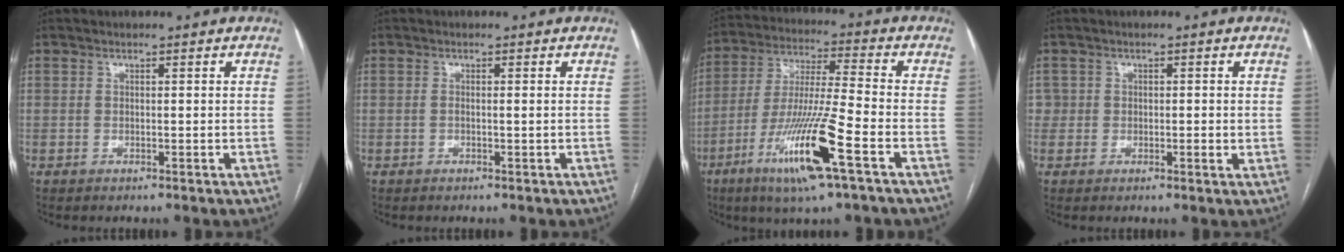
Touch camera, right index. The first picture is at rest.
{"total": 0.8, "force": [-0.1, -0.1, 0.8], "torque": [-0.017, -0.001, -0.002]}
{"total": 15.5, "force": [-7.0, 0.1, 13.8], "torque": [-0.278, -0.023, -0.130]}
{"total": 3.0, "force": [0.0, 2.4, 1.8], "torque": [-0.024, 0.008, -0.002]}